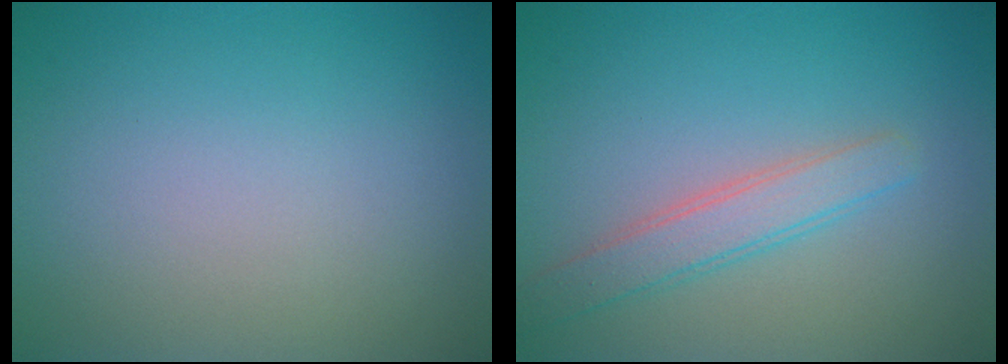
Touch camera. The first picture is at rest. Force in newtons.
{"total": 2.7, "press": 2.7, "slide": 0.1}